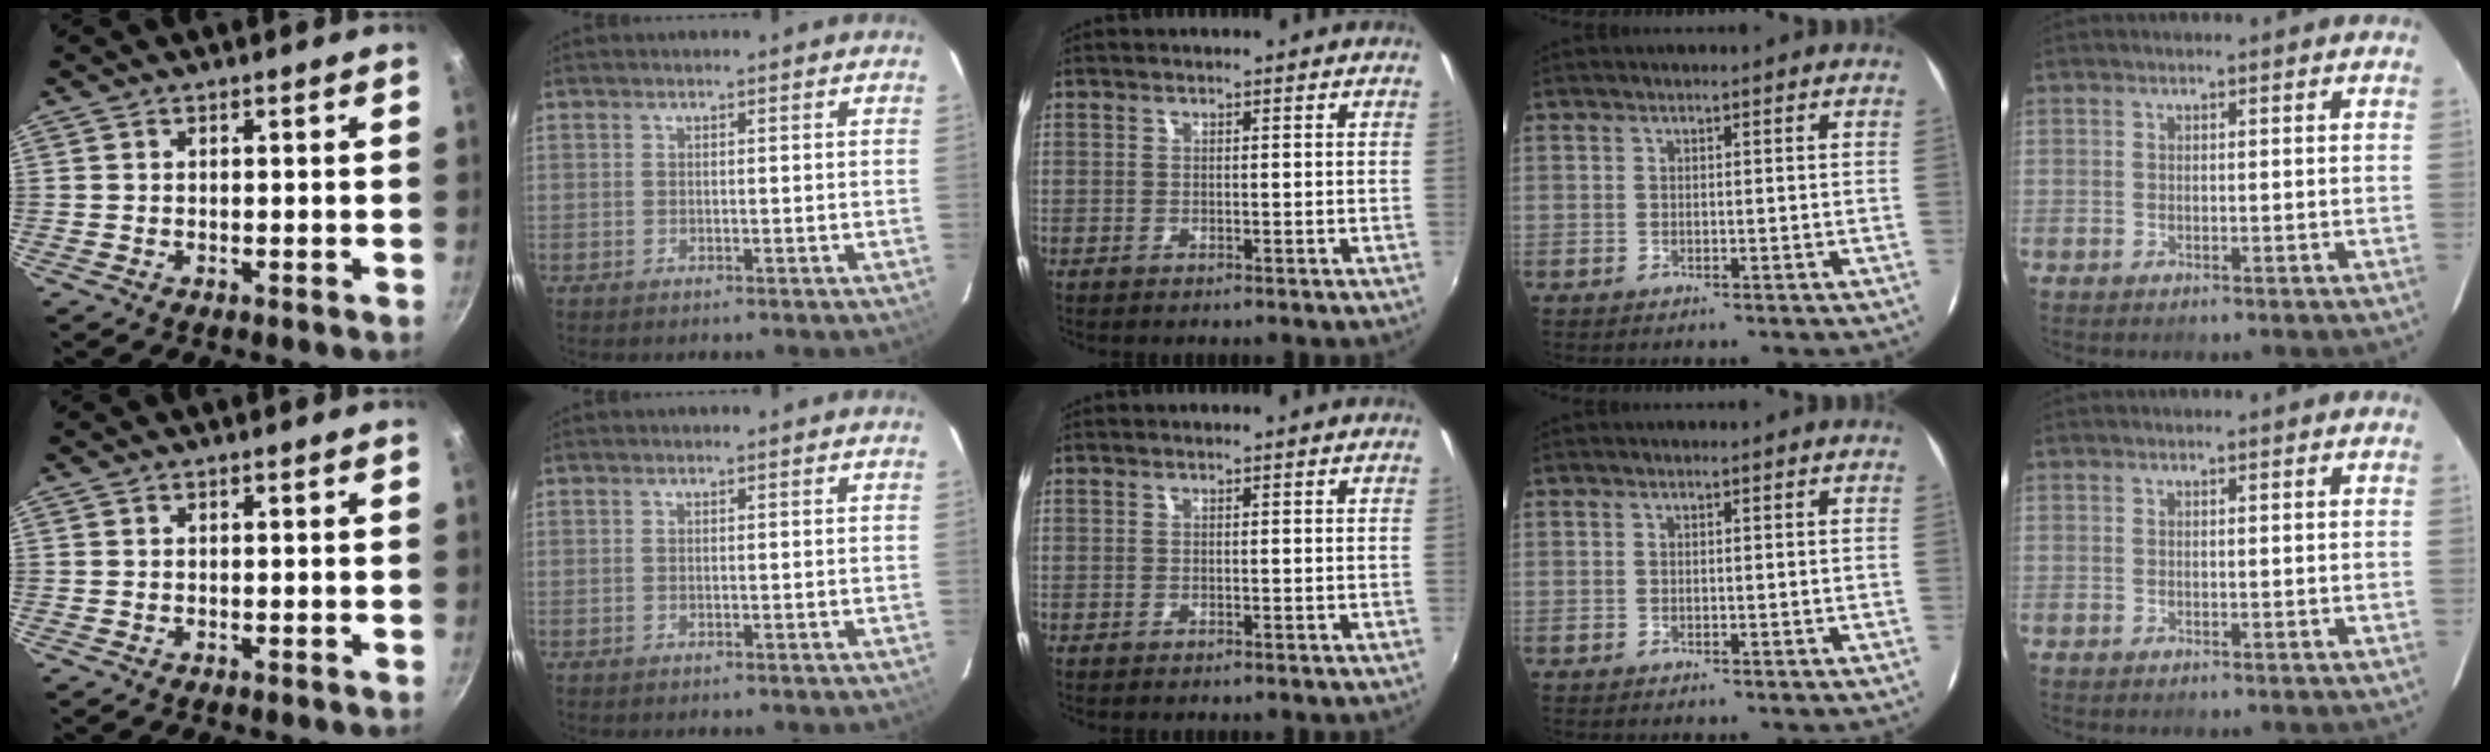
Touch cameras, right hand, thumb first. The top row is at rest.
{}